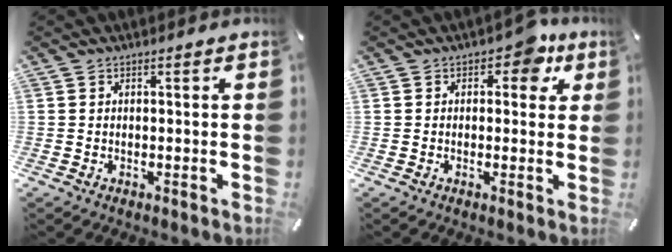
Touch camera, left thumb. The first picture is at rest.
{"total": 6.3, "force": [2.8, 3.7, 4.2], "torque": [-0.037, -0.008, 0.037]}